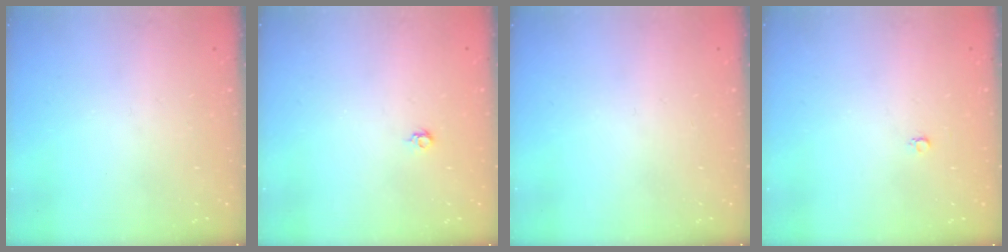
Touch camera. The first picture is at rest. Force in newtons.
{"total": 3.7, "press": 3.6, "slide": 0.8}
{"total": 0.0}
{"total": 2.6, "press": 2.6, "slide": 0.3}